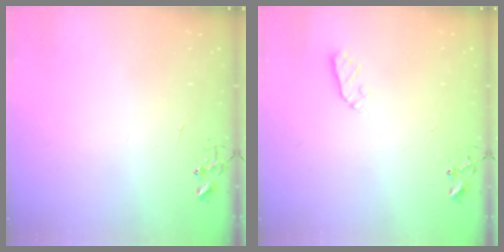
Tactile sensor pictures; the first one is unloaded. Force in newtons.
{"total": 4.4, "press": 4.4, "slide": 0.6}